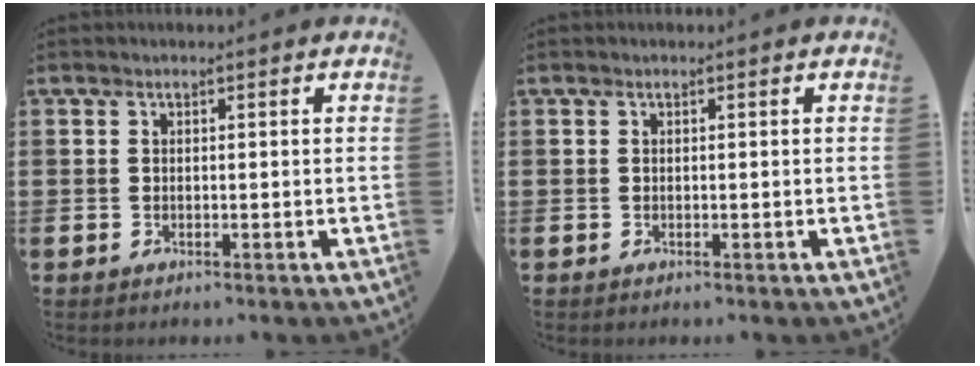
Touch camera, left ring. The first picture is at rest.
{"total": 0.0}